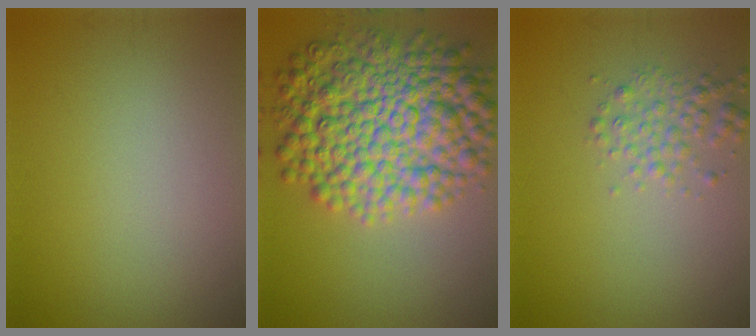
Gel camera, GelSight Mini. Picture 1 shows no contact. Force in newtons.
{"total": 11.2, "press": 11.2, "slide": 0.1}
{"total": 2.2, "press": 2.2, "slide": 0.0}